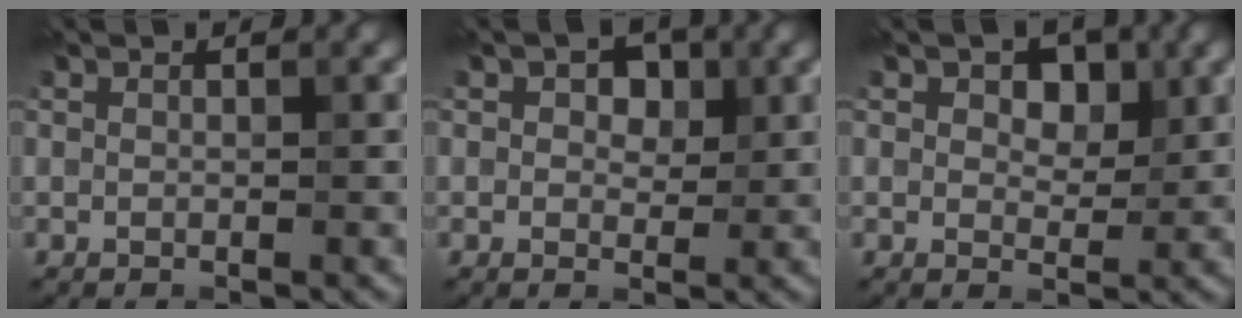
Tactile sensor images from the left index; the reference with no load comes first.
{"total": 2.7, "force": [0.9, 1.9, 1.7], "torque": [-0.022, 0.002, 0.008]}
{"total": 3.1, "force": [1.2, 2.1, 2.0], "torque": [-0.031, -0.002, 0.013]}